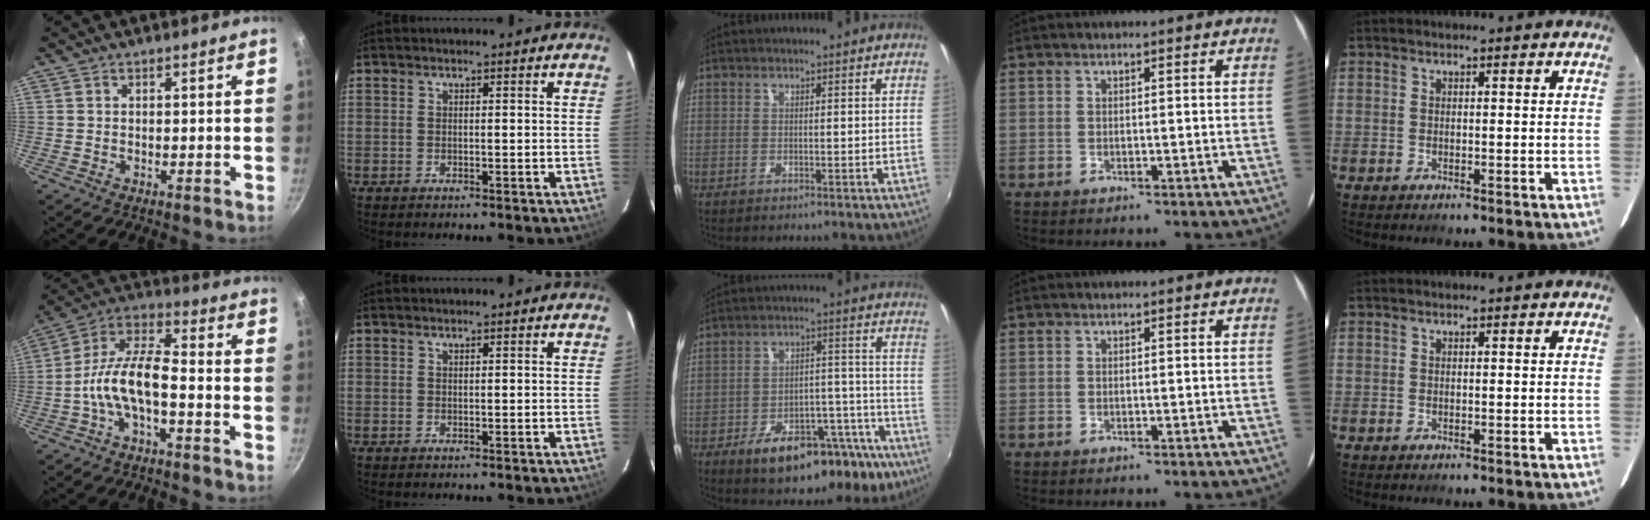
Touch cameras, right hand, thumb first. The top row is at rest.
{"thumb": {"total": 10.9, "force": [-3.6, 4.2, 9.3], "torque": [-0.182, 0.045, -0.081]}, "middle": {"total": 20.1, "force": [-13.1, 8.9, 12.4], "torque": [-0.188, 0.009, -0.168]}}